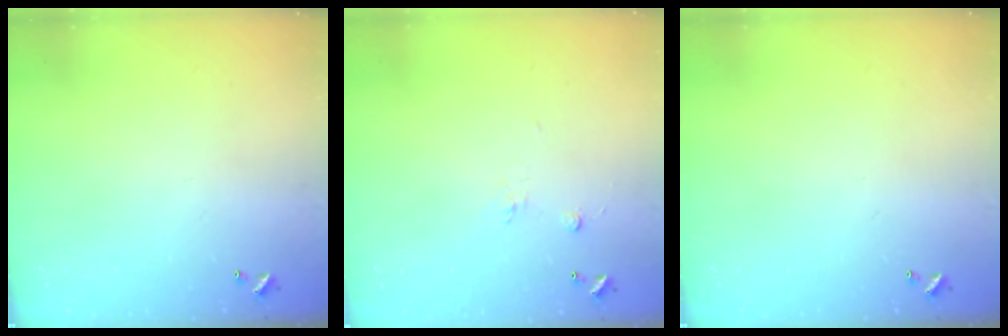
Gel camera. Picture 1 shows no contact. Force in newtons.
{"total": 1.7, "press": 1.5, "slide": 0.8}
{"total": 0.0}